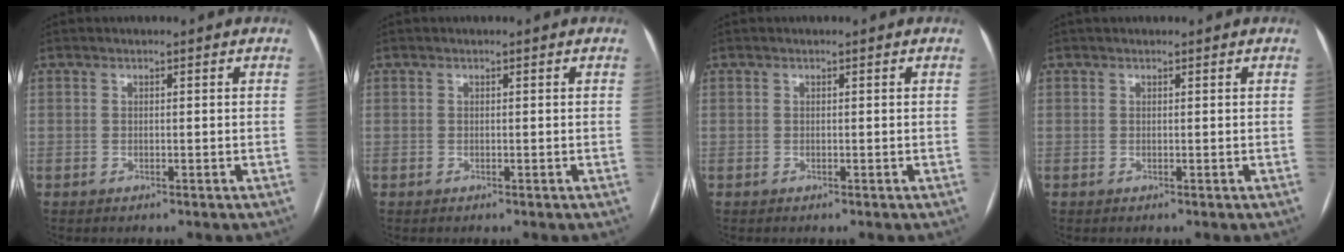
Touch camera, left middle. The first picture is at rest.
{"total": 0.0}
{"total": 0.0}
{"total": 0.7, "force": [0.6, 0.3, 0.1], "torque": [-0.008, 0.015, 0.012]}